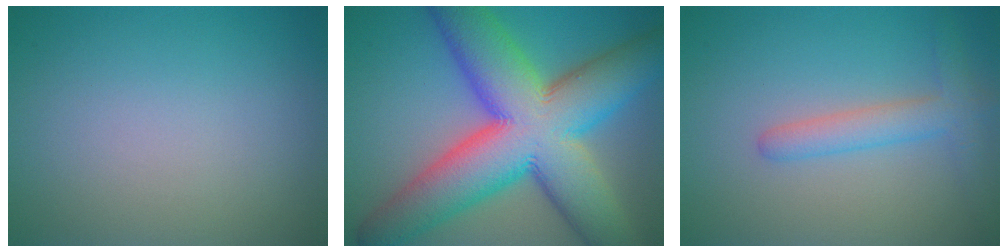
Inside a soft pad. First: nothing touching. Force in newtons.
{"total": 16.3, "press": 16.3, "slide": 0.4}
{"total": 3.0, "press": 3.0, "slide": 0.2}